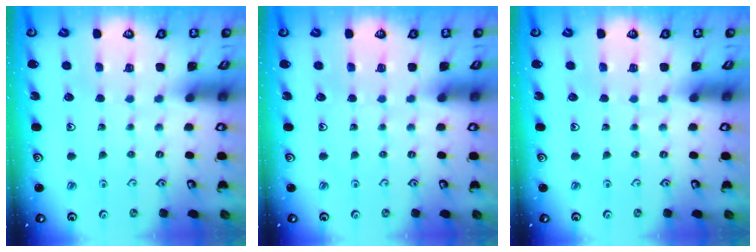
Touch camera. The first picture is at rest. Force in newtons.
{"total": 0.0}
{"total": 0.0}